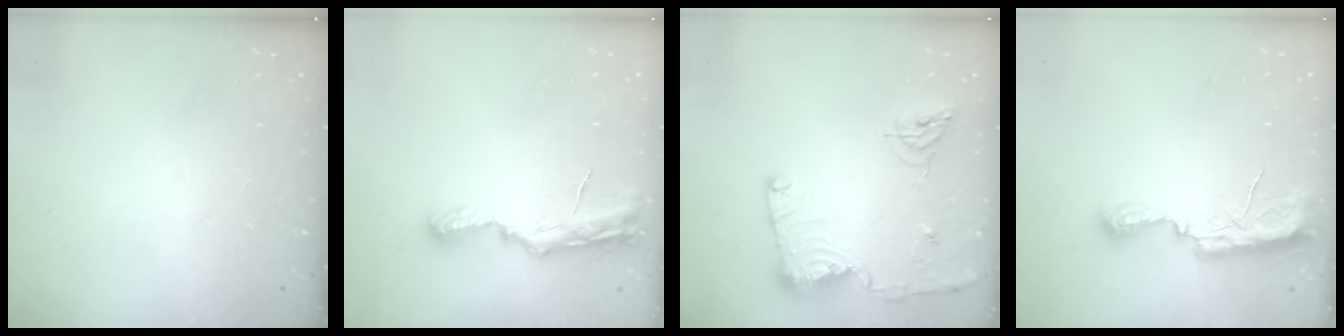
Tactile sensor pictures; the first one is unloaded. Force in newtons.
{"total": 7.6, "press": 7.6, "slide": 0.9}
{"total": 14.9, "press": 14.8, "slide": 1.6}
{"total": 10.5, "press": 9.1, "slide": 5.2}